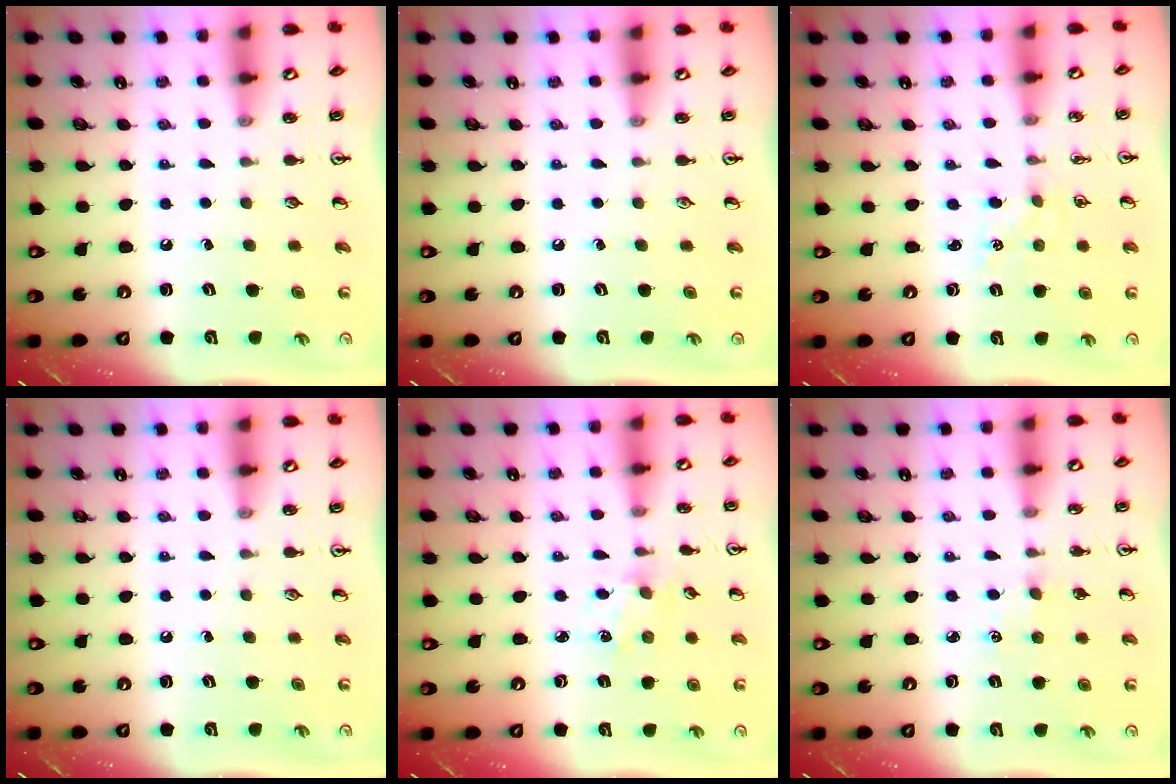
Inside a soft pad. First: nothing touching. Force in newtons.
{"total": 0.0}
{"total": 1.0, "press": 0.9, "slide": 0.2}
{"total": 0.0}
{"total": 1.2, "press": 1.2, "slide": 0.3}
{"total": 0.6, "press": 0.6, "slide": 0.2}